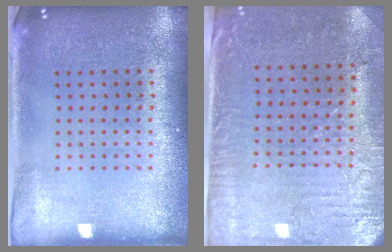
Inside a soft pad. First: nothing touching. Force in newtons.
{"total": 3.1, "press": 2.6, "slide": 1.7}